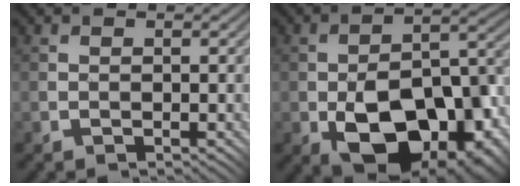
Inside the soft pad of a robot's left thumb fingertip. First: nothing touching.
{"total": 16.7, "force": [-6.4, 9.1, 12.5], "torque": [-0.196, -0.026, -0.090]}